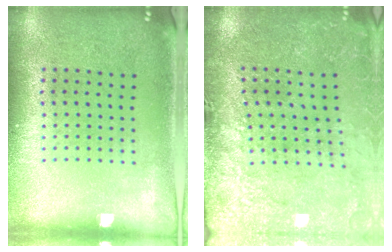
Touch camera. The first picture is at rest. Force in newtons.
{"total": 3.0, "press": 3.0, "slide": 0.5}